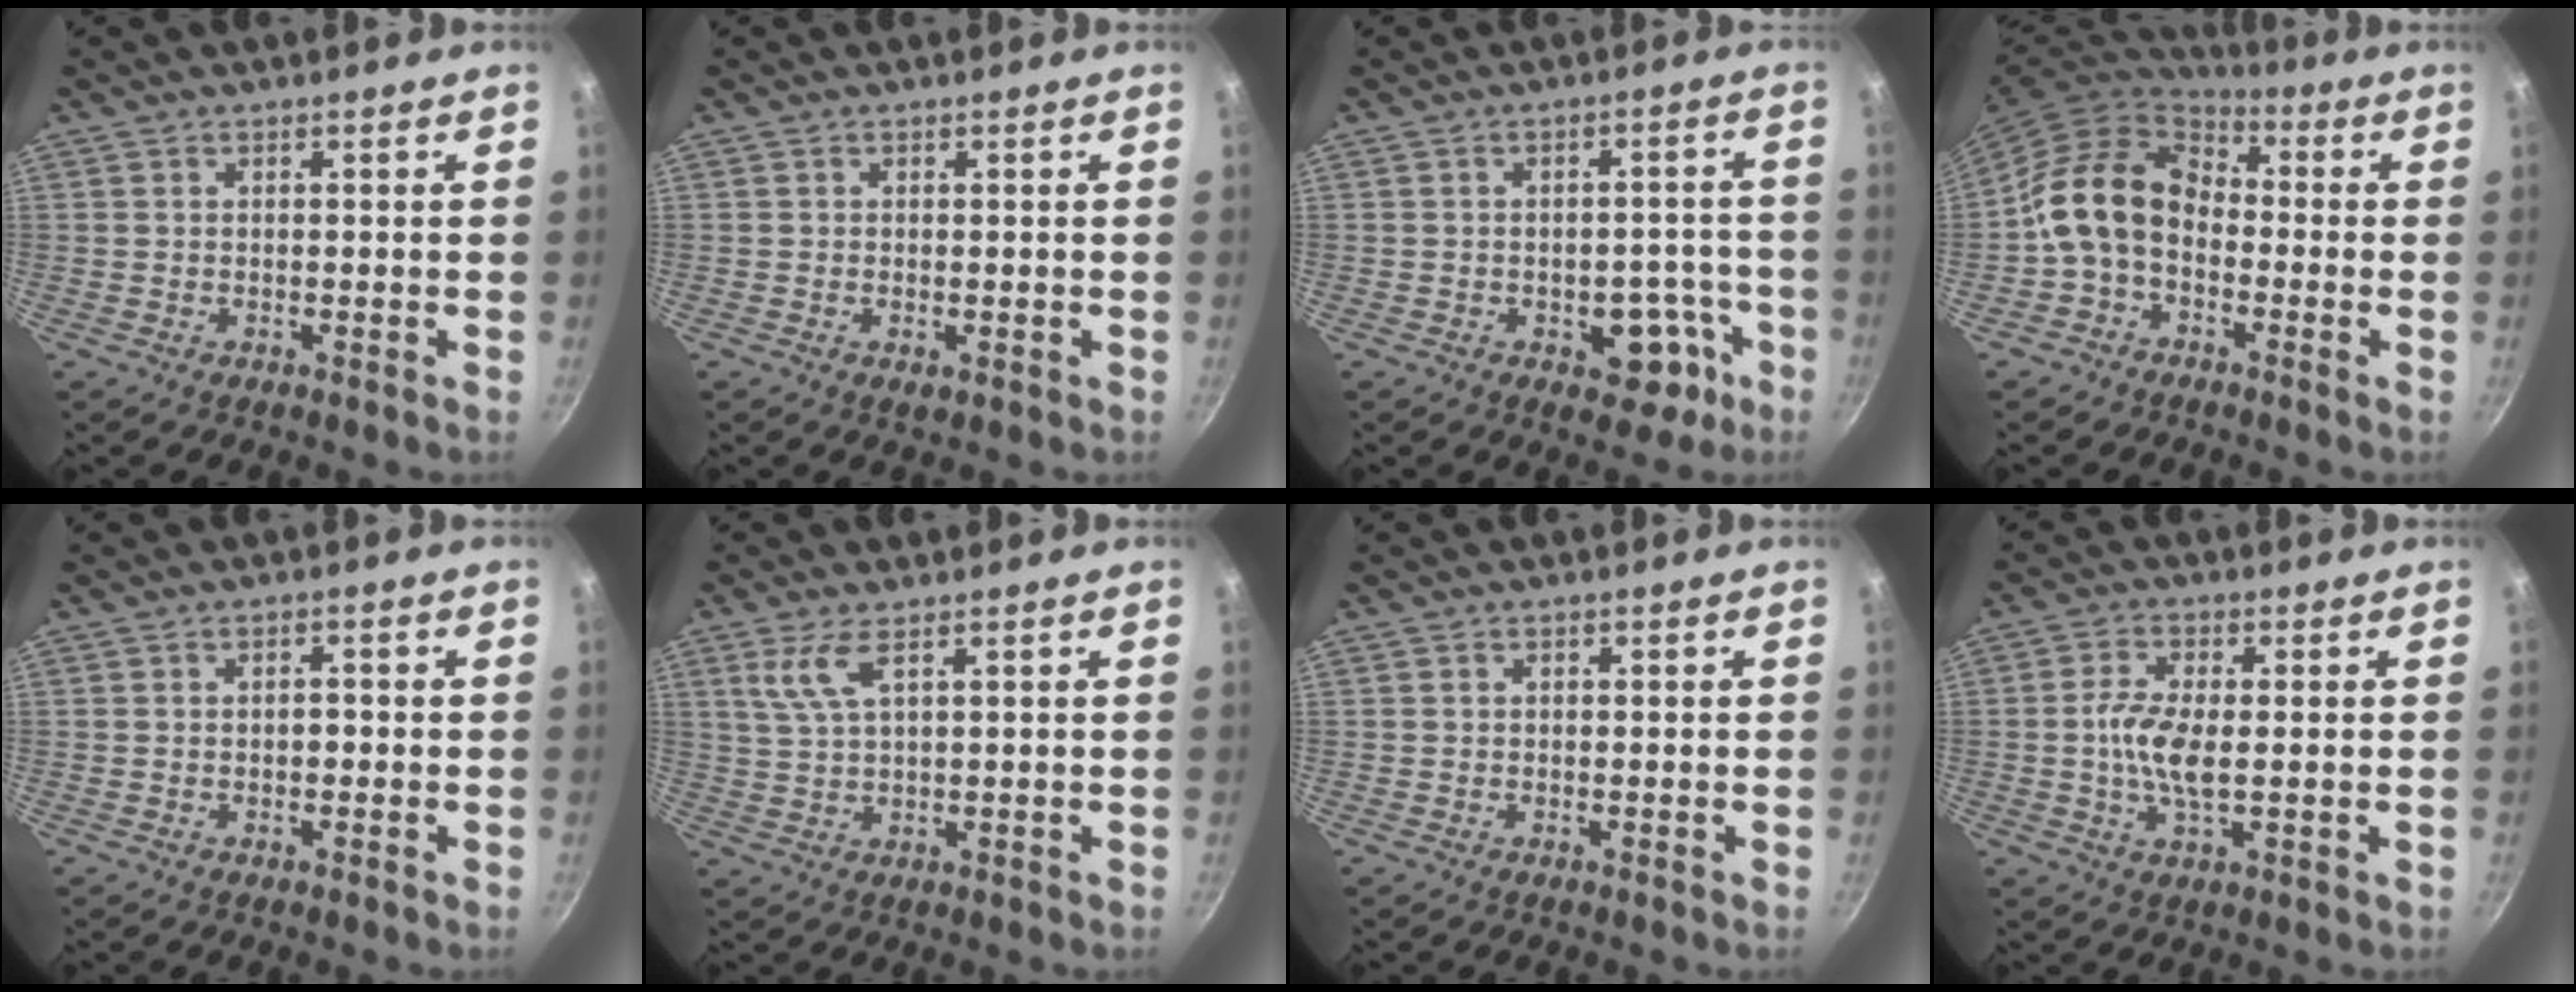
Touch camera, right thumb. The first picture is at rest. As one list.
[{"total": 1.0, "force": [-0.2, 0.5, 0.8], "torque": [-0.013, -0.004, 0.000]}, {"total": 8.2, "force": [-3.7, 4.9, 5.5], "torque": [-0.034, 0.037, -0.039]}, {"total": 13.1, "force": [-2.5, 9.3, 8.9], "torque": [-0.156, 0.047, -0.061]}, {"total": 1.5, "force": [-0.1, 1.0, 1.2], "torque": [-0.012, 0.006, -0.004]}, {"total": 4.9, "force": [2.5, 1.5, 3.9], "torque": [-0.094, -0.002, 0.061]}, {"total": 0.0}, {"total": 7.5, "force": [0.0, 3.1, 6.9], "torque": [-0.145, -0.004, -0.002]}]